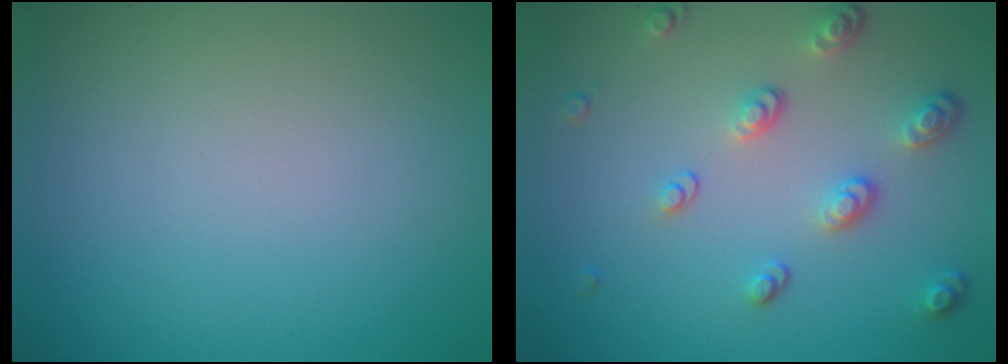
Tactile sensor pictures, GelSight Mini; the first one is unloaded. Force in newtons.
{"total": 3.4, "press": 2.6, "slide": 2.2}